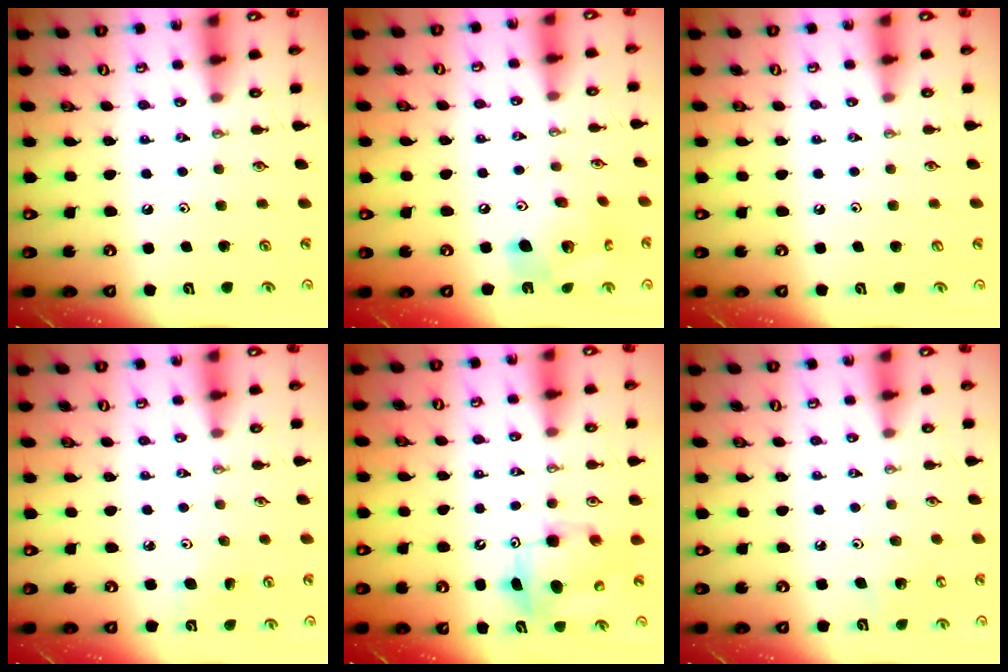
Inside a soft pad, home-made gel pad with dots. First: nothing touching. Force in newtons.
{"total": 15.3, "press": 15.2, "slide": 2.1}
{"total": 1.1, "press": 0.0, "slide": 1.1}
{"total": 5.0, "press": 4.9, "slide": 0.6}
{"total": 7.0, "press": 6.8, "slide": 1.6}
{"total": 4.4, "press": 4.4, "slide": 0.3}